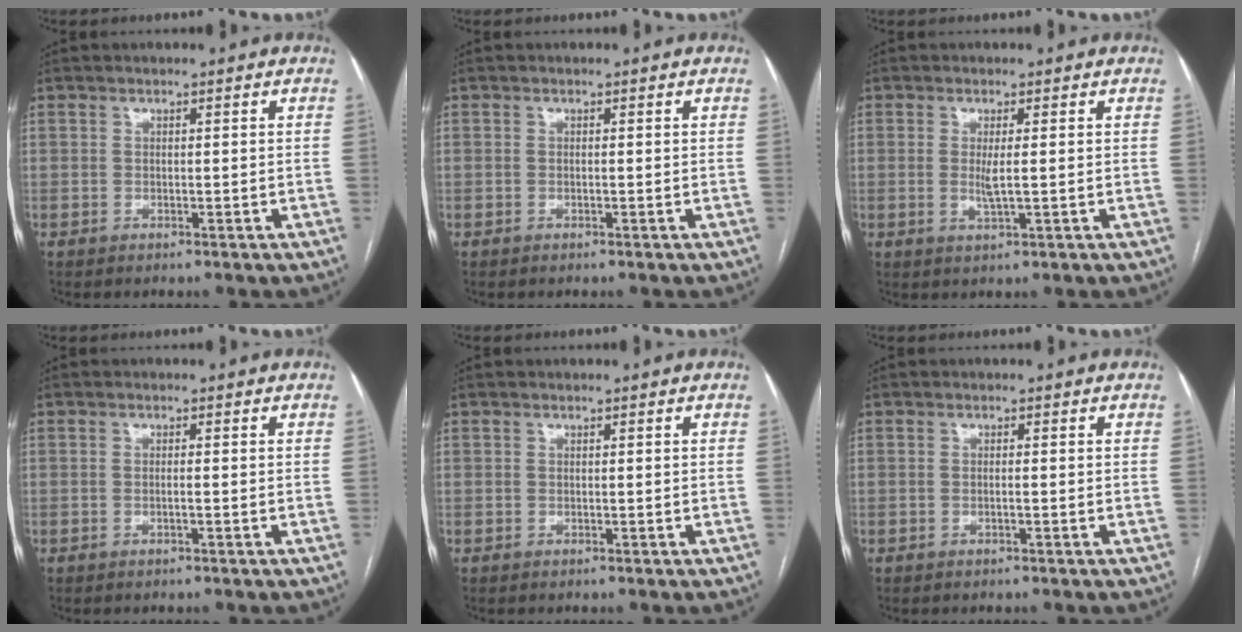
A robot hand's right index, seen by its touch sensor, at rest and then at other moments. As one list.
[{"total": 0.0}, {"total": 2.7, "force": [0.1, 0.1, 2.7], "torque": [-0.061, -0.005, 0.006]}, {"total": 0.8, "force": [-0.2, -0.1, 0.8], "torque": [-0.017, 0.002, 0.000]}, {"total": 0.0}, {"total": 0.6, "force": [-0.1, 0.0, 0.6], "torque": [-0.012, 0.002, 0.001]}]